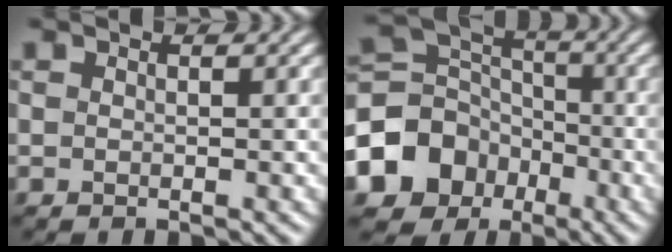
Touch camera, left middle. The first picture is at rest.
{"total": 9.6, "force": [-4.5, 7.6, 3.7], "torque": [-0.101, -0.002, -0.093]}